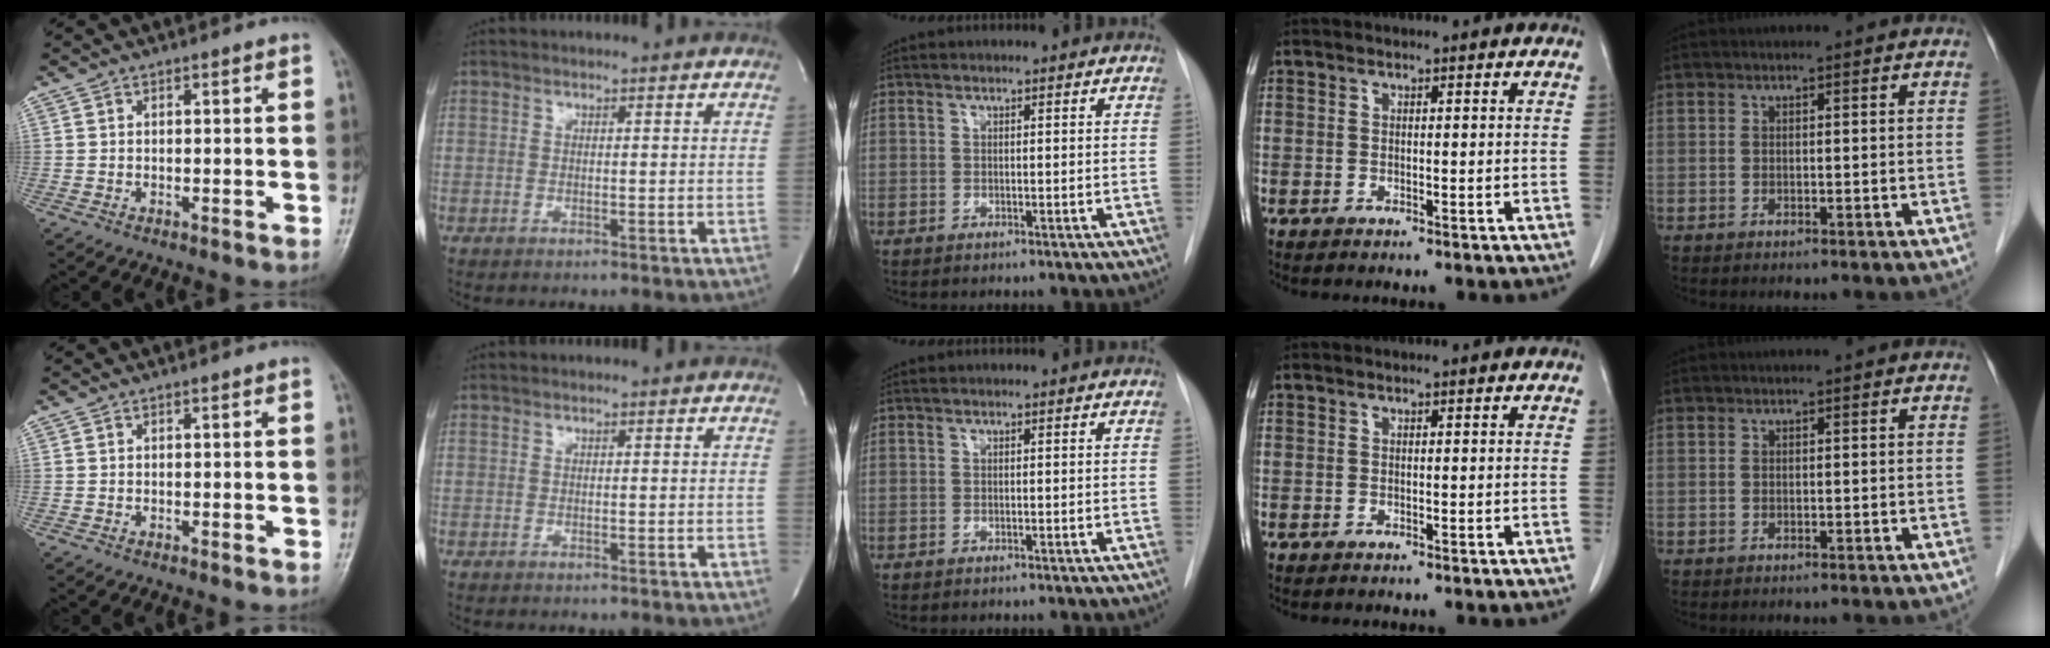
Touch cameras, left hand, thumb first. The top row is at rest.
{}